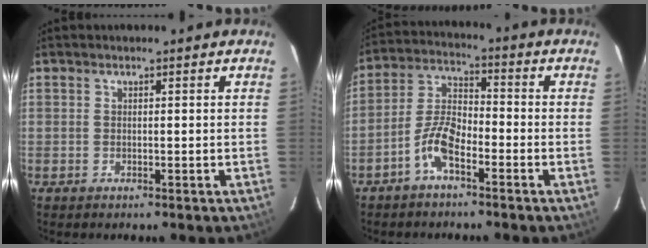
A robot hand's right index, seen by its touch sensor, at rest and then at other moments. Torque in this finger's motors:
{"motor_torque": [0.16, -0.20, 0.10, 0.04]}